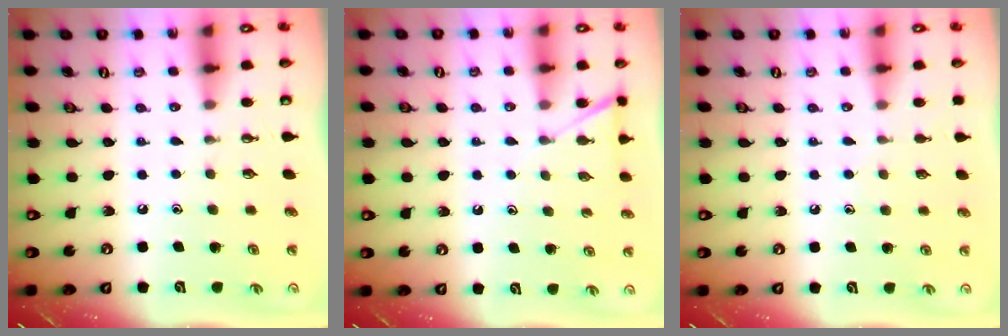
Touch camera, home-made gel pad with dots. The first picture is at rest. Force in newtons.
{"total": 4.6, "press": 4.6, "slide": 0.6}
{"total": 3.9, "press": 3.9, "slide": 0.3}